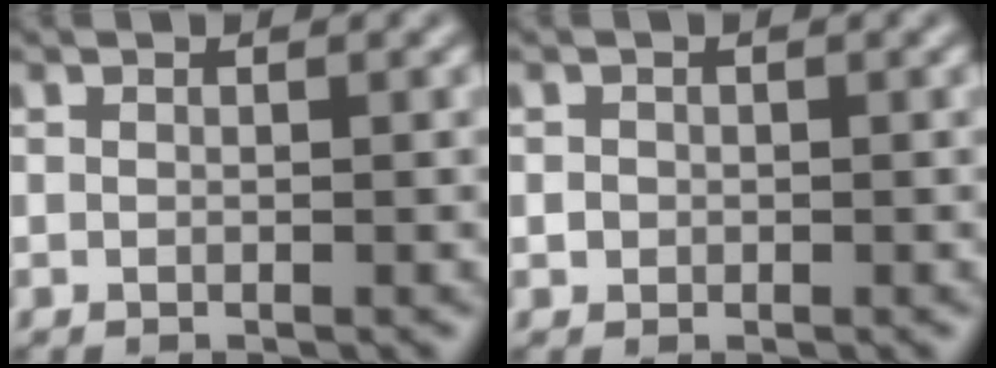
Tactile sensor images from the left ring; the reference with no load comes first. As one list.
[{"total": 0.7, "force": [-0.1, 0.7, 0.1], "torque": [0.003, -0.004, -0.002]}]